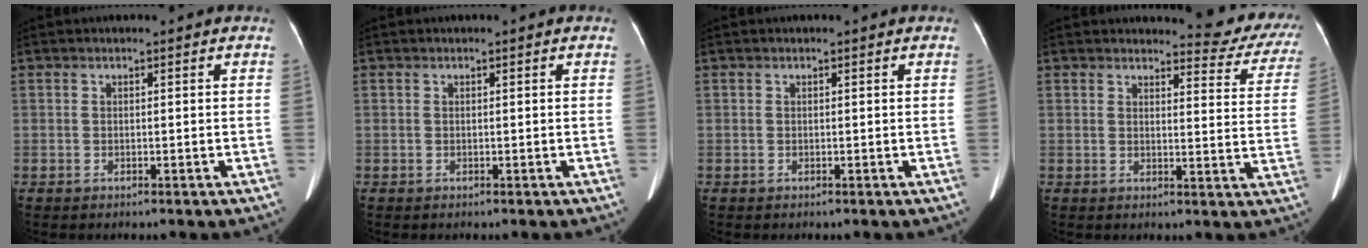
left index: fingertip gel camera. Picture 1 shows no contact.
{"total": 0.0}
{"total": 0.0}
{"total": 10.6, "force": [10.4, 1.9, 1.5], "torque": [0.008, -0.059, 0.089]}